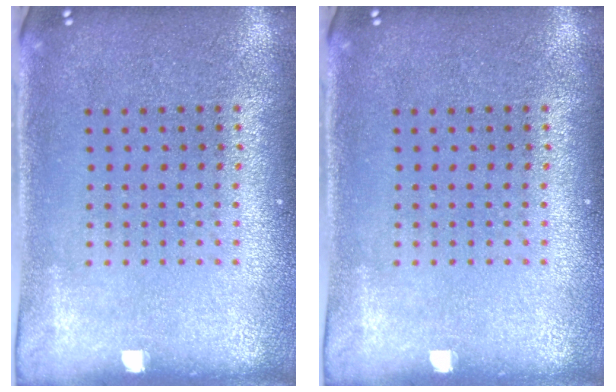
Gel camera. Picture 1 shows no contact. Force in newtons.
{"total": 0.0}